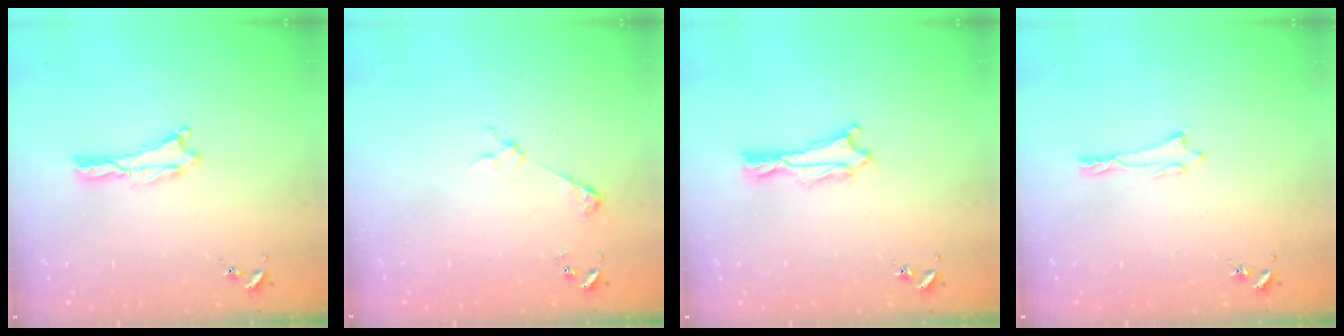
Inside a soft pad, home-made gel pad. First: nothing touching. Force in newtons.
{"total": 2.2, "press": 2.2, "slide": 0.2}
{"total": 1.0, "press": 1.0, "slide": 0.1}
{"total": 0.0}